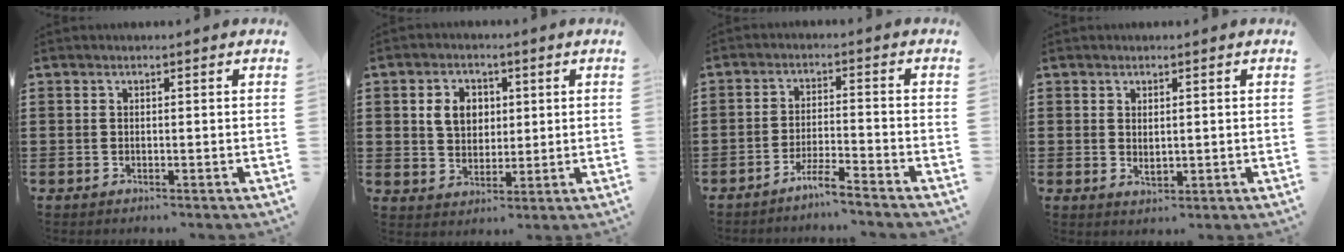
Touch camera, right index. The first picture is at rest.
{"total": 5.3, "force": [1.3, 4.1, 3.0], "torque": [-0.073, 0.015, 0.022]}
{"total": 4.2, "force": [-3.9, -0.4, 1.6], "torque": [-0.044, -0.005, -0.081]}
{"total": 1.5, "force": [0.4, 0.8, 1.2], "torque": [-0.023, 0.003, 0.006]}